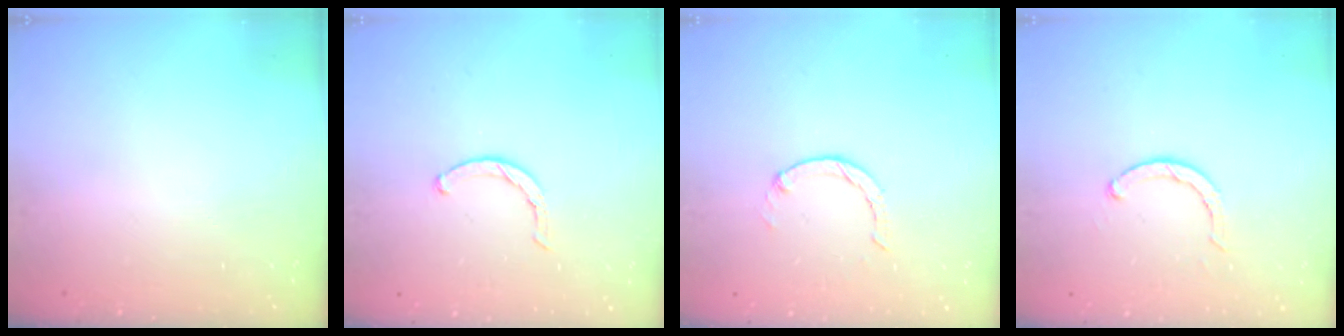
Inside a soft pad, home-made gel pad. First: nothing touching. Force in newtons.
{"total": 1.8, "press": 1.8, "slide": 0.3}
{"total": 1.0, "press": 0.9, "slide": 0.3}
{"total": 3.7, "press": 3.7, "slide": 0.7}